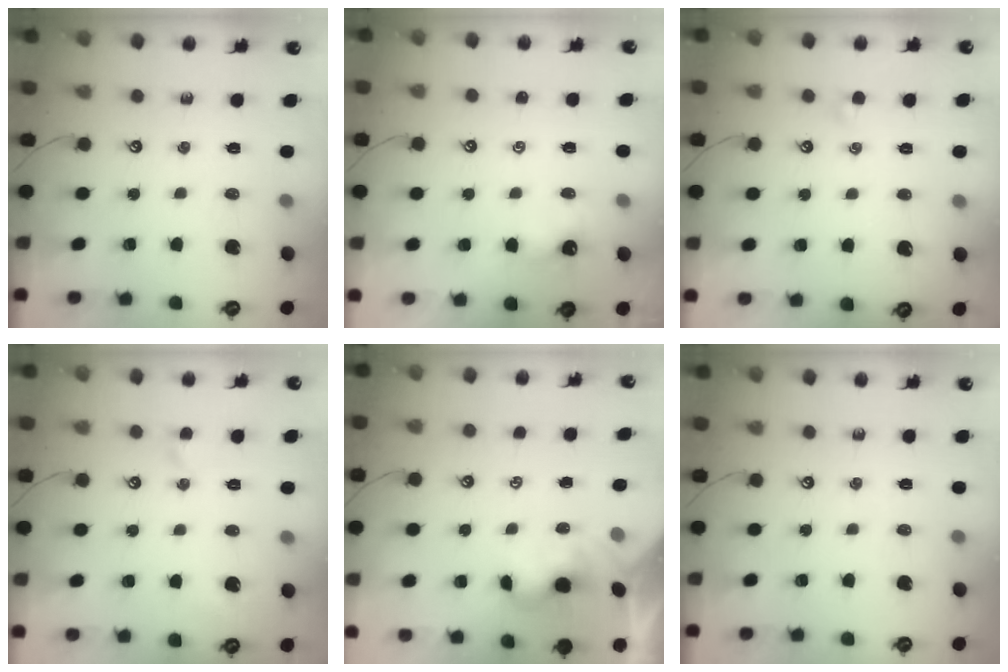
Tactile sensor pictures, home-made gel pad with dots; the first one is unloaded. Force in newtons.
{"total": 0.0}
{"total": 0.5, "press": 0.0, "slide": 0.5}
{"total": 1.5, "press": 1.4, "slide": 0.5}
{"total": 0.6, "press": 0.3, "slide": 0.5}
{"total": 0.0}